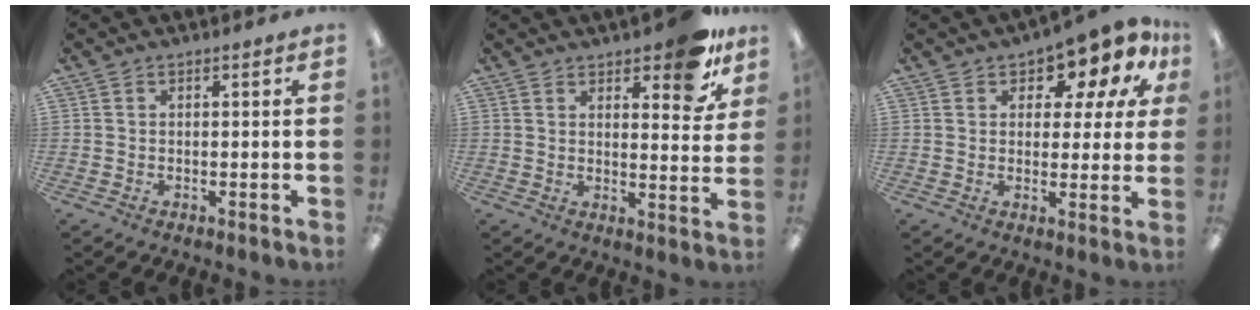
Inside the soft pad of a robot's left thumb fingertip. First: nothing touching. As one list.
[{"total": 10.9, "force": [7.8, 4.0, 6.5], "torque": [-0.074, -0.046, 0.131]}, {"total": 9.5, "force": [6.6, 4.4, 5.2], "torque": [-0.072, -0.042, 0.114]}]